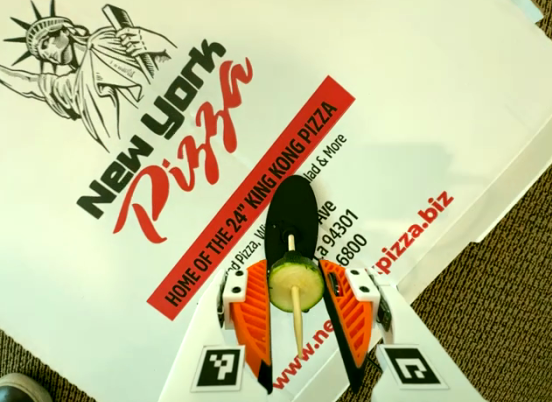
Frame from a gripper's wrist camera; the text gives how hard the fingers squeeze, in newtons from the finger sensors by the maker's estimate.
{"total": 8.5, "left": 8.7, "right": 8.4}